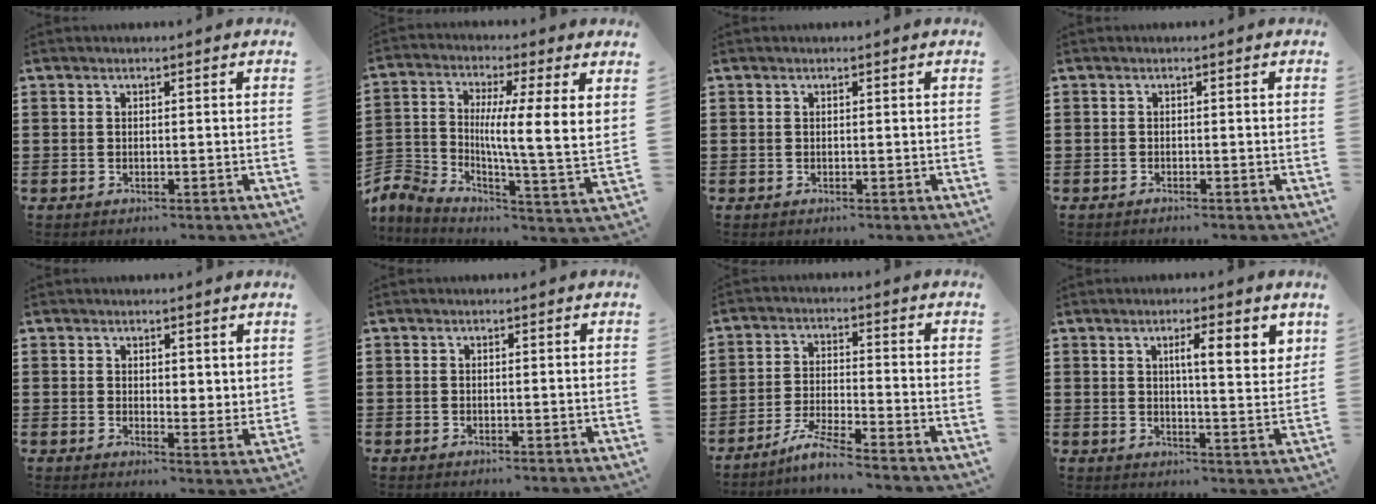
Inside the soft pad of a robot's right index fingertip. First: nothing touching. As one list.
[{"total": 7.0, "force": [1.8, 1.0, 6.7], "torque": [-0.131, -0.029, 0.024]}, {"total": 0.0}, {"total": 0.6, "force": [-0.6, 0.0, 0.1], "torque": [-0.003, -0.002, -0.013]}, {"total": 2.6, "force": [2.3, 1.2, 0.2], "torque": [-0.002, 0.000, 0.042]}, {"total": 0.0}, {"total": 4.9, "force": [-4.4, -0.4, 2.1], "torque": [-0.051, -0.011, -0.087]}, {"total": 5.8, "force": [2.4, 1.0, 5.2], "torque": [-0.083, -0.006, 0.032]}]